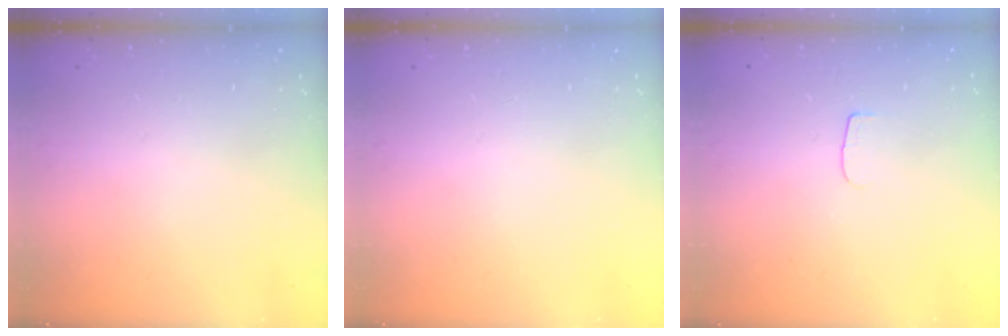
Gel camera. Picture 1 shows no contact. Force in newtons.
{"total": 0.0}
{"total": 3.3, "press": 3.3, "slide": 0.3}